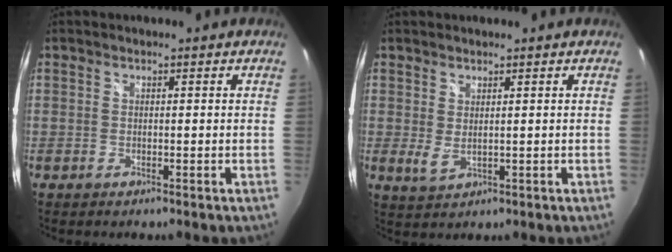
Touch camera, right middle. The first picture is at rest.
{"total": 2.7, "force": [0.7, 1.0, 2.4], "torque": [-0.045, -0.007, 0.016]}